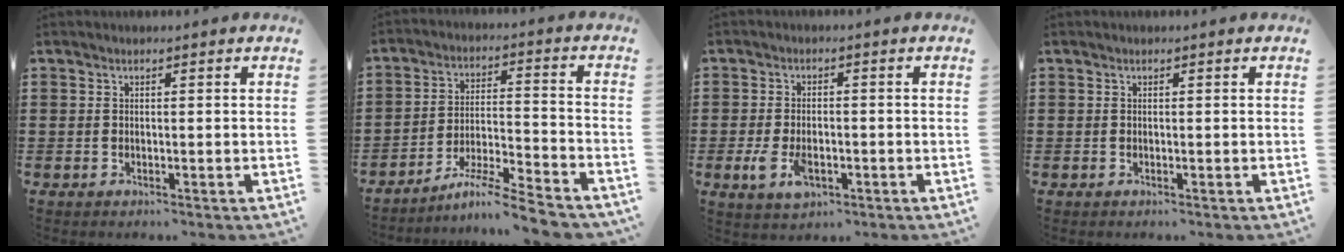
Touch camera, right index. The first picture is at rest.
{"total": 7.9, "force": [-6.9, 0.0, 3.9], "torque": [-0.073, 0.000, -0.133]}
{"total": 4.8, "force": [-1.6, 2.6, 3.7], "torque": [-0.092, -0.006, -0.033]}
{"total": 0.0}